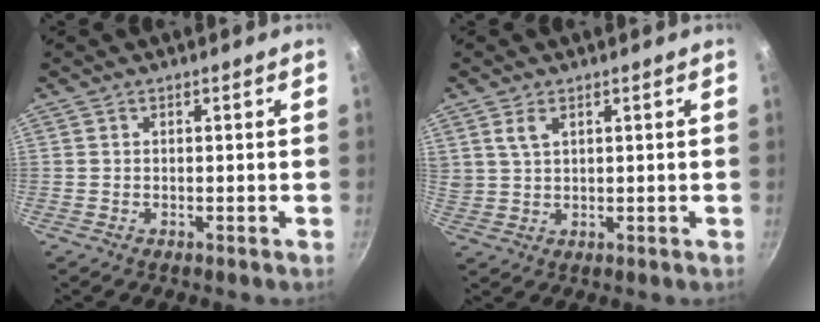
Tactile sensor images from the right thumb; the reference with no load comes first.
{"total": 3.6, "force": [1.8, 2.0, 2.3], "torque": [-0.039, -0.005, 0.040]}